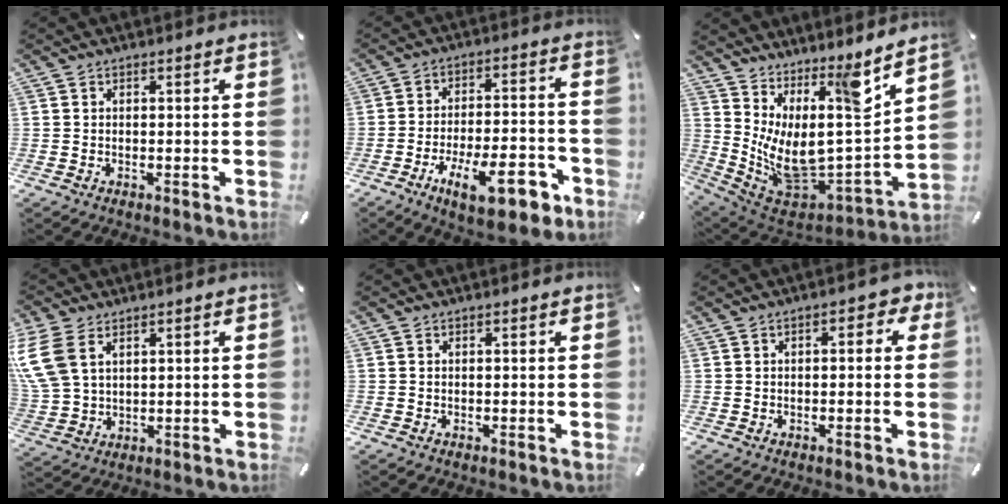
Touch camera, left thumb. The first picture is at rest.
{"total": 15.9, "force": [-7.9, 5.9, 12.5], "torque": [-0.180, 0.042, -0.119]}
{"total": 12.5, "force": [6.3, 5.7, 9.2], "torque": [-0.161, -0.096, 0.105]}
{"total": 9.6, "force": [4.5, 6.5, 5.5], "torque": [-0.149, -0.008, 0.085]}
{"total": 0.0}
{"total": 3.0, "force": [-0.4, 1.7, 2.5], "torque": [-0.030, 0.005, -0.012]}